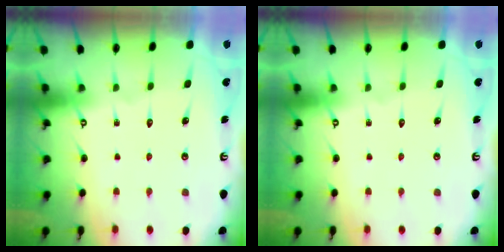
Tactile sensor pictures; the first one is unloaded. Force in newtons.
{"total": 0.0}